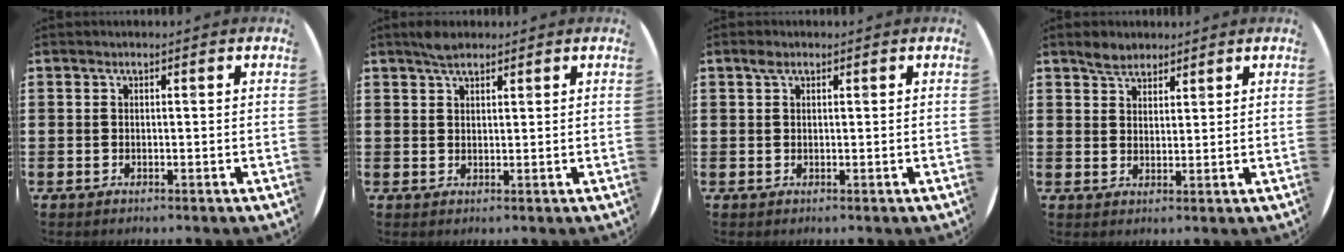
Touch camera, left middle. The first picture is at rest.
{"total": 2.2, "force": [1.9, 0.7, 0.9], "torque": [-0.013, -0.001, 0.034]}
{"total": 1.0, "force": [0.6, 0.6, 0.6], "torque": [-0.005, 0.001, 0.008]}
{"total": 2.9, "force": [2.5, 1.4, 0.5], "torque": [-0.015, 0.005, 0.049]}